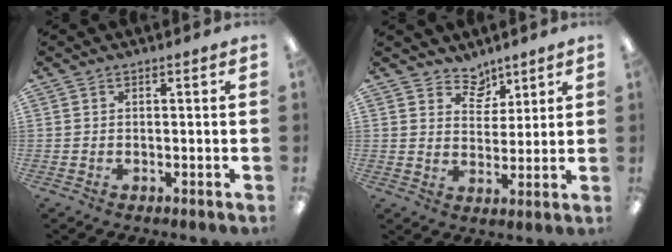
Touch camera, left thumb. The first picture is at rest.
{"total": 6.3, "force": [5.0, 3.8, 0.5], "torque": [-0.003, -0.036, 0.091]}